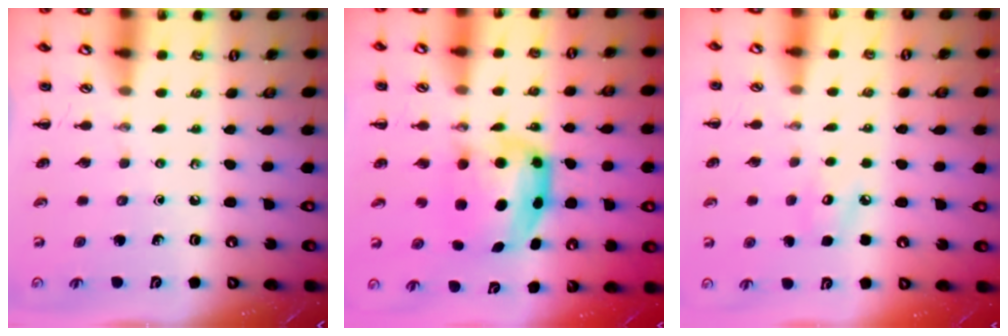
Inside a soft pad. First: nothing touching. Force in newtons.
{"total": 6.0, "press": 5.9, "slide": 0.8}
{"total": 5.9, "press": 5.7, "slide": 1.5}